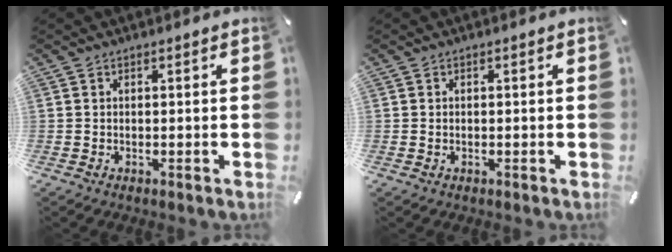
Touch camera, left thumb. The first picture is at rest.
{"total": 0.7, "force": [-0.1, 0.4, 0.6], "torque": [-0.011, 0.001, -0.003]}